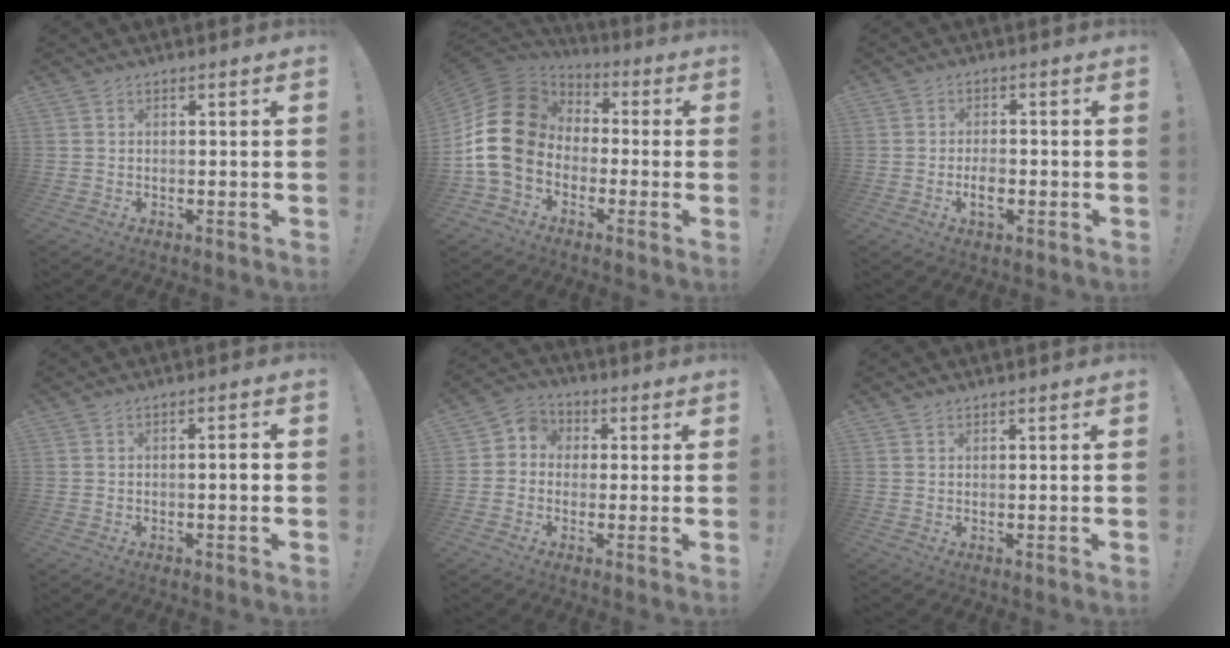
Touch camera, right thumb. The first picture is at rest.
{"total": 18.7, "force": [-0.3, 14.4, 11.9], "torque": [-0.221, 0.017, 0.007]}
{"total": 5.5, "force": [-1.5, 4.8, 2.3], "torque": [-0.024, 0.006, -0.027]}
{"total": 2.3, "force": [-0.7, 0.0, 2.2], "torque": [-0.046, 0.007, -0.013]}
{"total": 5.6, "force": [-0.8, 5.3, 1.7], "torque": [-0.034, 0.021, -0.010]}
{"total": 0.9, "force": [0.8, 0.5, 0.1], "torque": [0.002, -0.003, 0.015]}